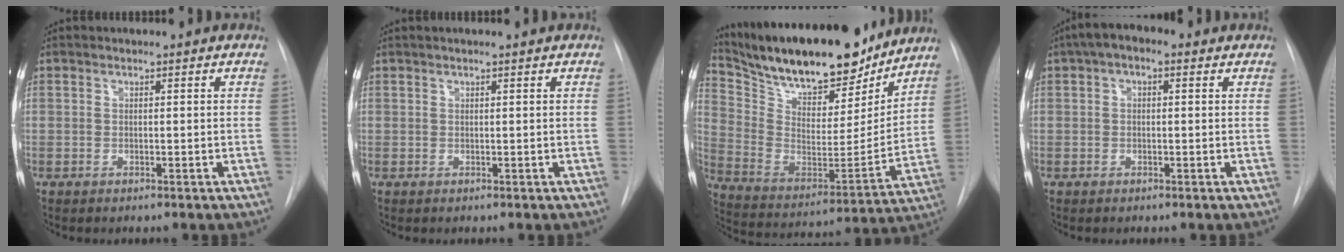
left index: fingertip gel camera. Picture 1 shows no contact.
{"total": 0.8, "force": [0.5, 0.0, 0.6], "torque": [-0.012, 0.008, 0.009]}
{"total": 25.8, "force": [21.8, 7.1, 11.9], "torque": [-0.219, -0.007, 0.338]}
{"total": 4.3, "force": [1.8, 2.2, 3.2], "torque": [-0.057, 0.025, 0.020]}